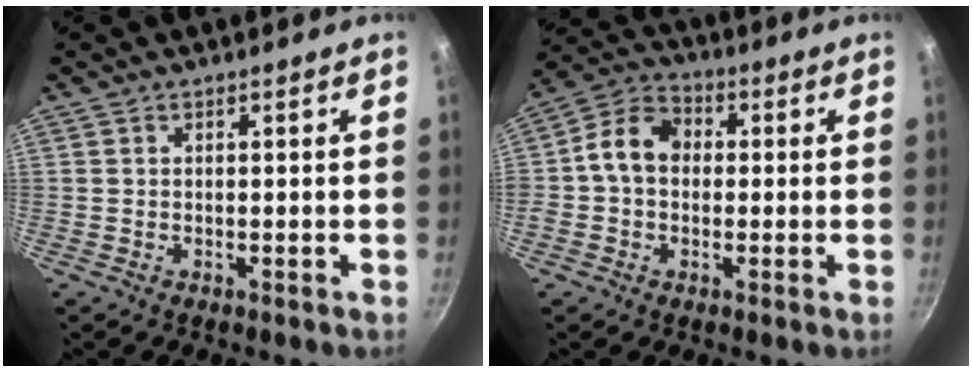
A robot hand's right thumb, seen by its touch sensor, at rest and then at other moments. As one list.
[{"total": 8.9, "force": [0.2, 7.1, 5.3], "torque": [-0.068, 0.023, -0.019]}]